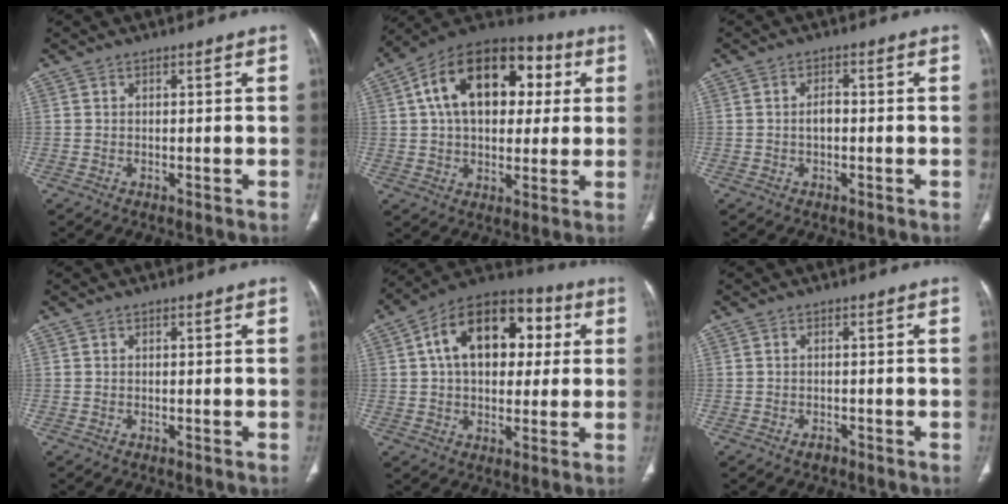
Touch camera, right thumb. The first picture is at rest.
{"total": 22.0, "force": [5.4, 14.0, 16.2], "torque": [-0.236, 0.025, 0.077]}
{"total": 2.1, "force": [-0.3, 1.2, 1.7], "torque": [-0.029, 0.007, -0.007]}
{"total": 0.0}
{"total": 19.4, "force": [4.3, 12.5, 14.2], "torque": [-0.192, 0.022, 0.060]}
{"total": 1.2, "force": [-0.8, 0.7, 0.5], "torque": [-0.008, 0.004, -0.013]}